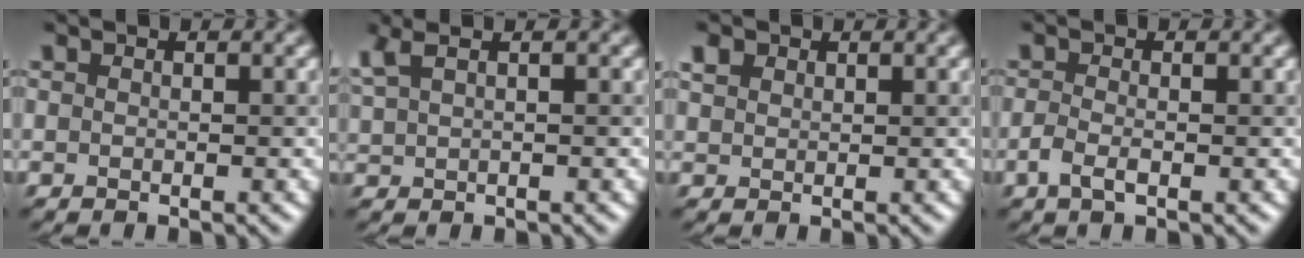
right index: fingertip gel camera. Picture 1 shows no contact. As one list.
[{"total": 2.6, "force": [1.9, 0.9, 1.6], "torque": [-0.027, 0.017, 0.038]}, {"total": 1.5, "force": [1.2, 0.9, 0.1], "torque": [0.002, 0.011, 0.023]}, {"total": 1.4, "force": [-0.4, 0.6, 1.1], "torque": [-0.025, 0.005, -0.015]}]